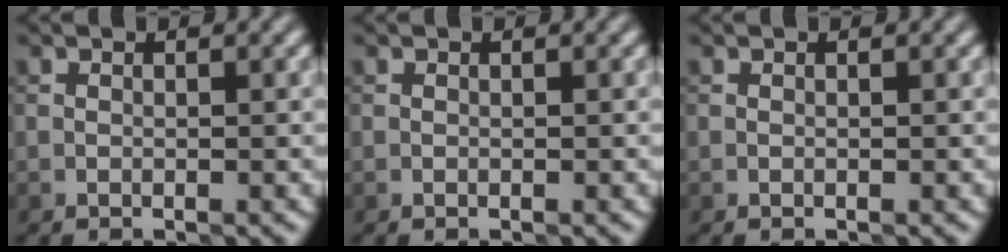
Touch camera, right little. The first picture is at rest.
{"total": 0.0}
{"total": 0.0}